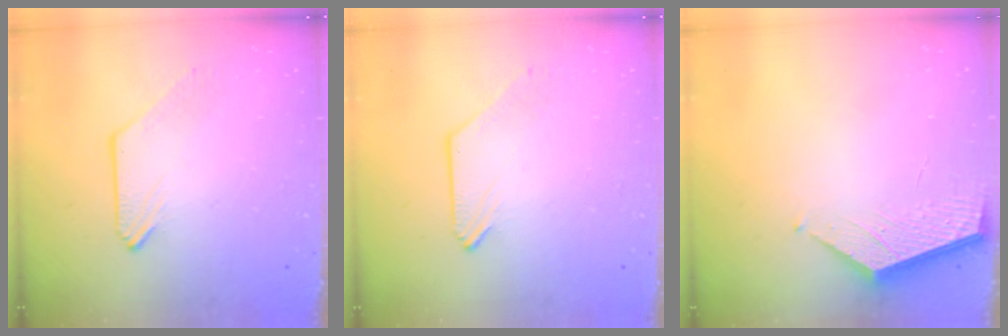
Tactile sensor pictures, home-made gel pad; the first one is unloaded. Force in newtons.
{"total": 0.0}
{"total": 2.1, "press": 2.1, "slide": 0.2}